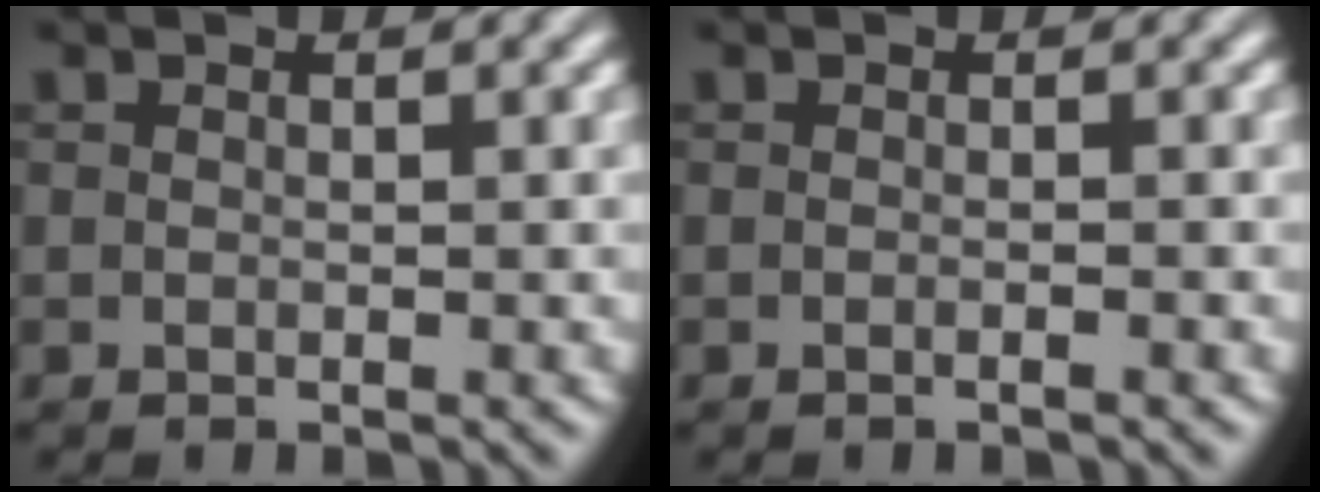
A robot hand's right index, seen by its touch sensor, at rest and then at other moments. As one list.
[{"total": 0.7, "force": [-0.6, -0.1, 0.2], "torque": [-0.008, 0.002, -0.013]}]